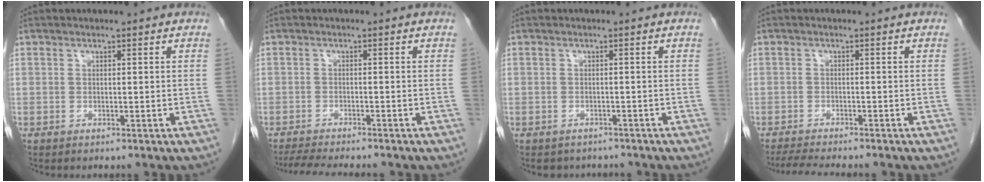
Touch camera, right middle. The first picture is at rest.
{"total": 7.1, "force": [-6.4, 0.5, 3.1], "torque": [-0.048, -0.015, -0.100]}
{"total": 3.8, "force": [-3.3, 1.8, 0.3], "torque": [-0.003, 0.003, -0.042]}
{"total": 5.6, "force": [-5.0, 0.1, 2.4], "torque": [-0.038, -0.016, -0.081]}